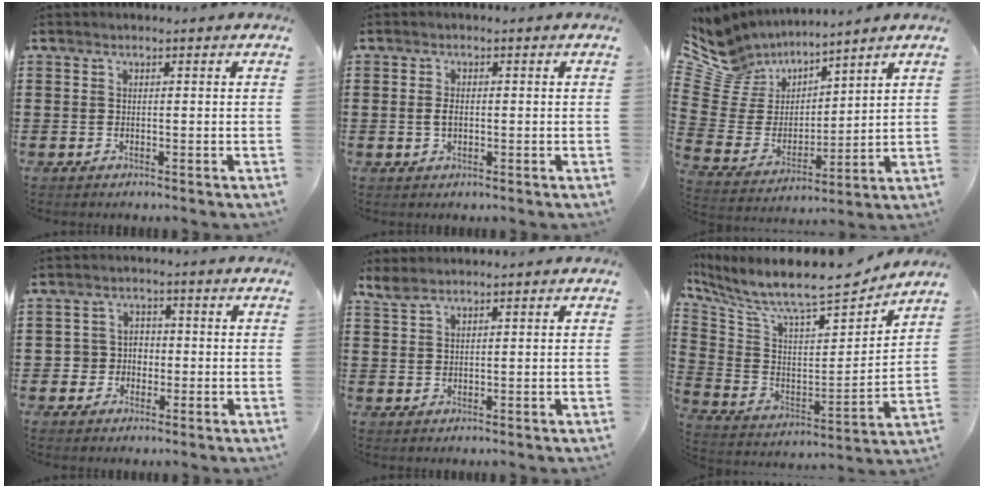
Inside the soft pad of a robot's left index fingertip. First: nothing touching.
{"total": 1.9, "force": [-0.1, 1.0, 1.6], "torque": [-0.040, 0.001, -0.004]}
{"total": 8.3, "force": [6.9, 4.6, 0.2], "torque": [-0.069, -0.060, 0.130]}
{"total": 3.2, "force": [-0.9, 3.0, 0.9], "torque": [-0.028, 0.006, -0.023]}
{"total": 2.4, "force": [2.0, 0.6, 1.1], "torque": [-0.027, 0.001, 0.039]}
{"total": 9.2, "force": [8.3, 1.3, 3.6], "torque": [-0.103, -0.074, 0.135]}